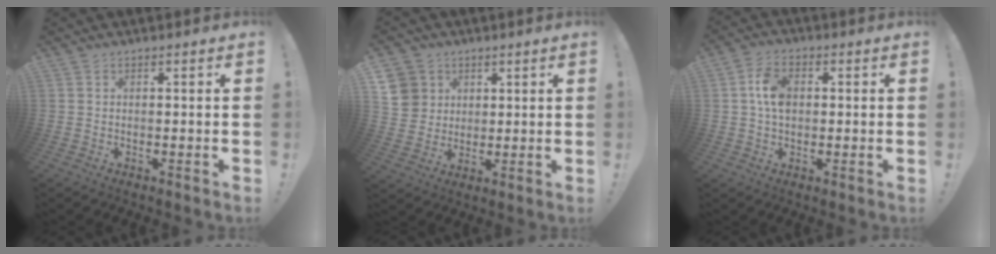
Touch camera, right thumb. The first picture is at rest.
{"total": 8.2, "force": [3.3, 7.4, 1.4], "torque": [-0.015, -0.018, 0.071]}
{"total": 8.1, "force": [0.7, 5.5, 5.9], "torque": [-0.106, 0.008, 0.014]}